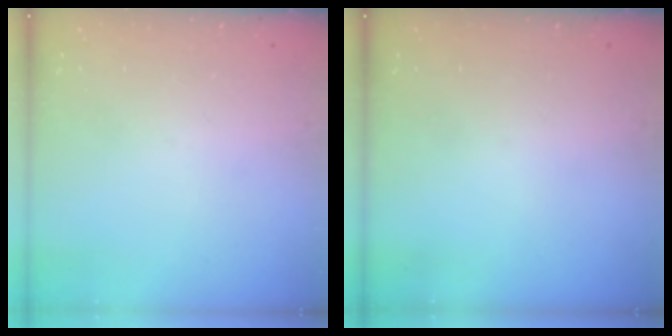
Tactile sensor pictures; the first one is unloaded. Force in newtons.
{"total": 0.0}